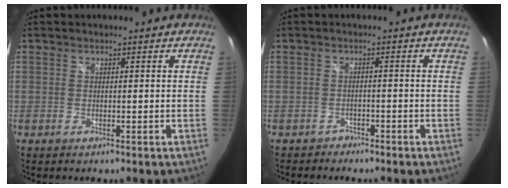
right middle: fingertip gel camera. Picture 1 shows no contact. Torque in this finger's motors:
{"motor_torque": [-0.26, -0.10, -0.08, -0.01]}